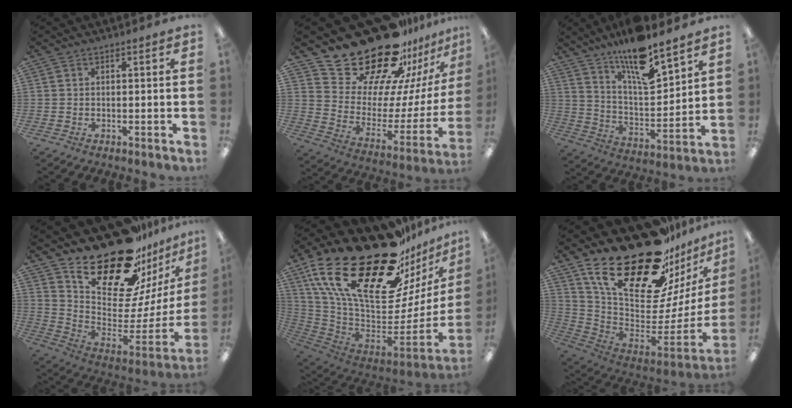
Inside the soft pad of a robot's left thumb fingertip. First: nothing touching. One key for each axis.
{"total": 28.0, "fx": 22.6, "fy": 12.2, "fz": 11.1, "tx": -0.170, "ty": -0.165, "tz": 0.409}
{"total": 14.7, "fx": 12.0, "fy": 3.5, "fz": 7.9, "tx": -0.138, "ty": -0.081, "tz": 0.203}
{"total": 26.1, "fx": 20.0, "fy": 10.7, "fz": 12.9, "tx": -0.197, "ty": -0.151, "tz": 0.357}
{"total": 33.8, "fx": 21.2, "fy": 14.8, "fz": 21.8, "tx": -0.371, "ty": -0.159, "tz": 0.393}
{"total": 31.2, "fx": 20.1, "fy": 14.1, "fz": 19.2, "tx": -0.301, "ty": -0.144, "tz": 0.377}